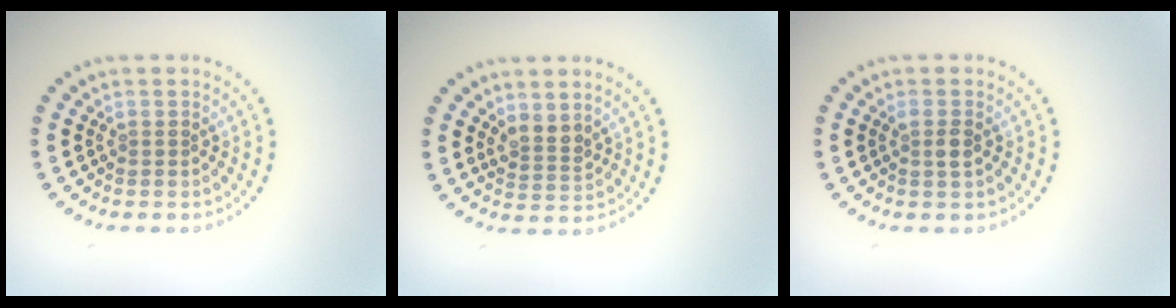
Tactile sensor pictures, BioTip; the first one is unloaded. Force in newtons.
{"total": 2.1, "press": 1.7, "slide": 1.2}
{"total": 1.2, "press": 1.0, "slide": 0.5}